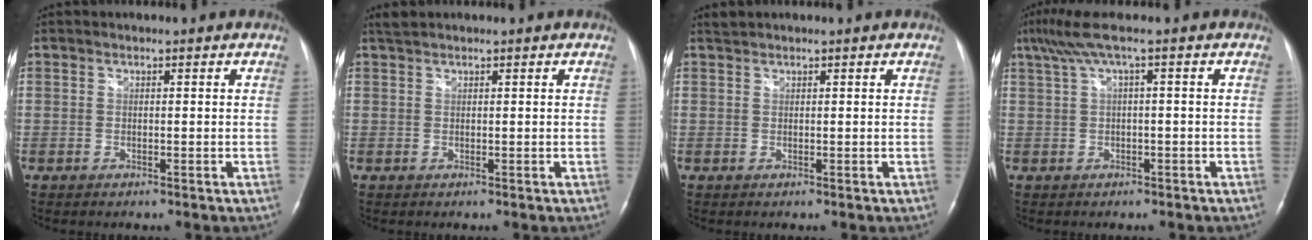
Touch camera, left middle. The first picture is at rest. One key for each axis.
{"total": 1.1, "fx": 1.1, "fy": 0.1, "fz": 0.3, "tx": -0.011, "ty": 0.011, "tz": 0.026}
{"total": 0.8, "fx": 0.7, "fy": 0.0, "fz": -0.1, "tx": -0.006, "ty": 0.008, "tz": 0.019}
{"total": 4.4, "fx": 1.6, "fy": -0.4, "fz": 4.1, "tx": -0.086, "ty": 0.036, "tz": 0.037}